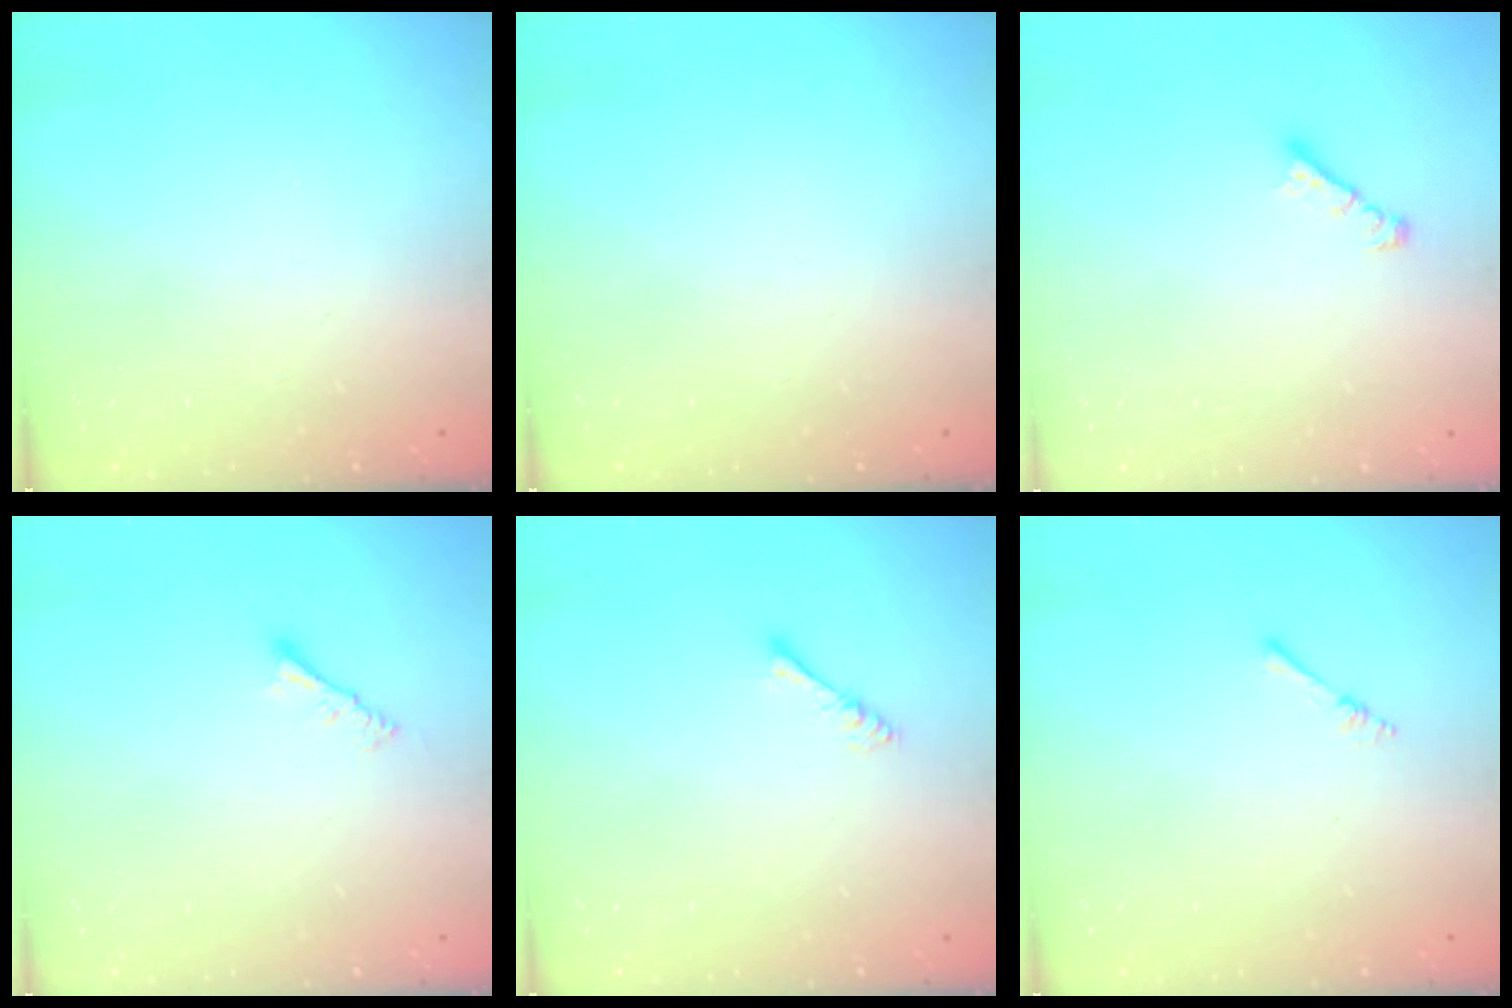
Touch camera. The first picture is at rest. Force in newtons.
{"total": 0.0}
{"total": 2.4, "press": 2.4, "slide": 0.1}
{"total": 3.0, "press": 3.0, "slide": 0.1}
{"total": 3.5, "press": 3.5, "slide": 0.6}
{"total": 2.2, "press": 2.2, "slide": 0.3}